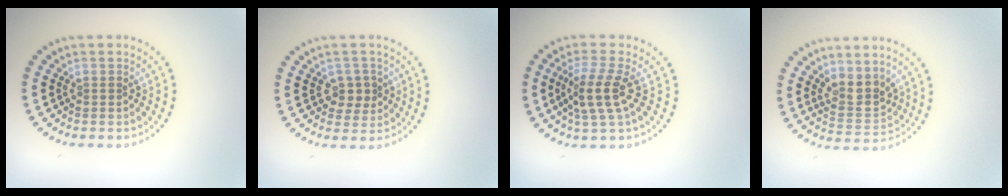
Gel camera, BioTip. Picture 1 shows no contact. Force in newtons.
{"total": 2.4, "press": 2.2, "slide": 0.8}
{"total": 3.4, "press": 2.9, "slide": 1.7}
{"total": 3.2, "press": 2.9, "slide": 1.3}